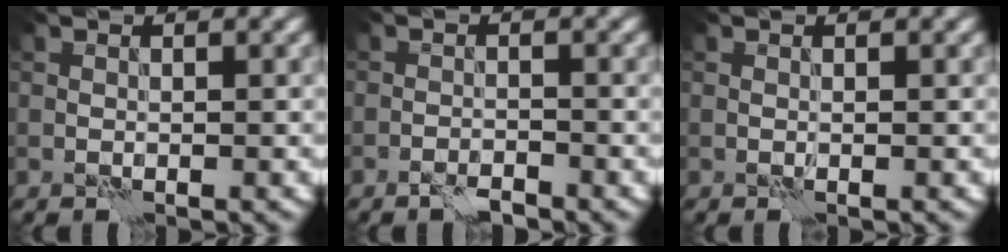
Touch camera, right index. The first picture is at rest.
{"total": 1.7, "force": [-1.4, 0.4, 0.8], "torque": [-0.015, 0.005, -0.029]}
{"total": 0.0}